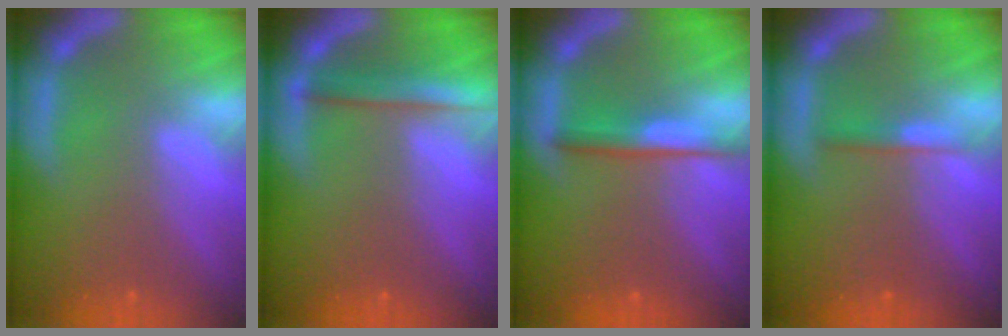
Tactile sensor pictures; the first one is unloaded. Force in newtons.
{"total": 2.9}
{"total": 3.0}
{"total": 1.4}